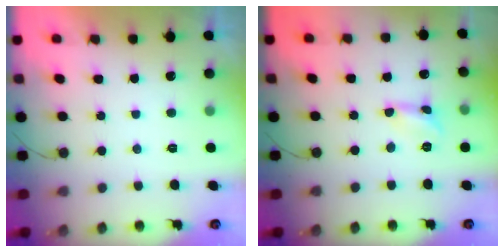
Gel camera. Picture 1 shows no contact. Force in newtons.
{"total": 2.6, "press": 2.6, "slide": 0.2}